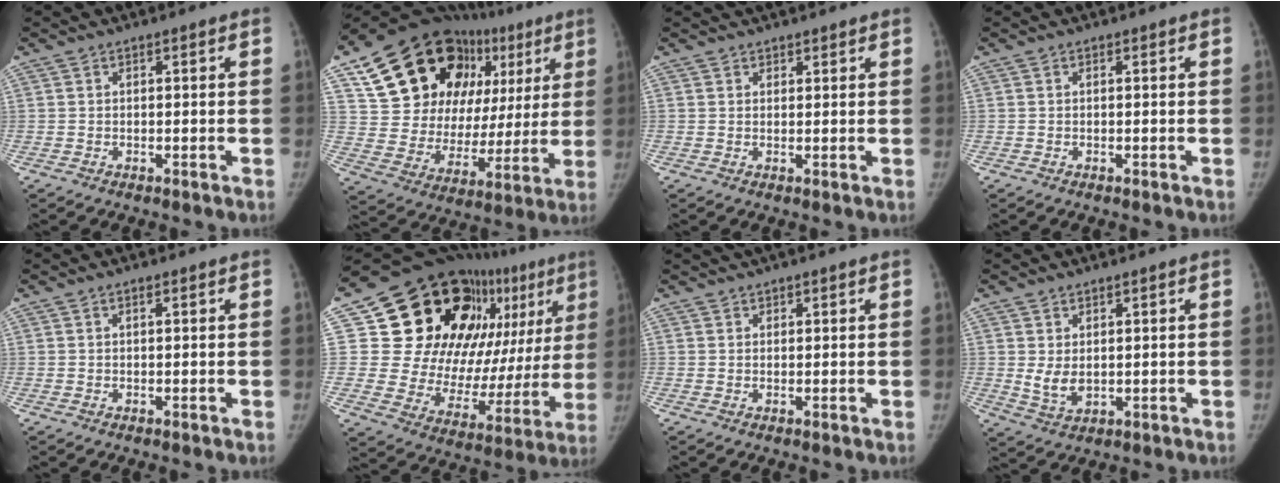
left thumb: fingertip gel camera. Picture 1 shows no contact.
{"total": 29.7, "force": [13.1, 18.0, 19.6], "torque": [-0.243, 0.020, 0.217]}
{"total": 3.1, "force": [2.8, 1.0, 0.7], "torque": [0.010, 0.005, 0.040]}
{"total": 0.0}
{"total": 0.5, "force": [0.3, 0.1, 0.4], "torque": [-0.006, 0.000, 0.005]}
{"total": 30.5, "force": [14.2, 16.1, 21.8], "torque": [-0.252, -0.009, 0.228]}
{"total": 2.1, "force": [1.9, 0.3, 0.9], "torque": [-0.006, 0.014, 0.031]}
{"total": 4.1, "force": [1.0, 2.4, 3.2], "torque": [-0.053, -0.014, 0.030]}